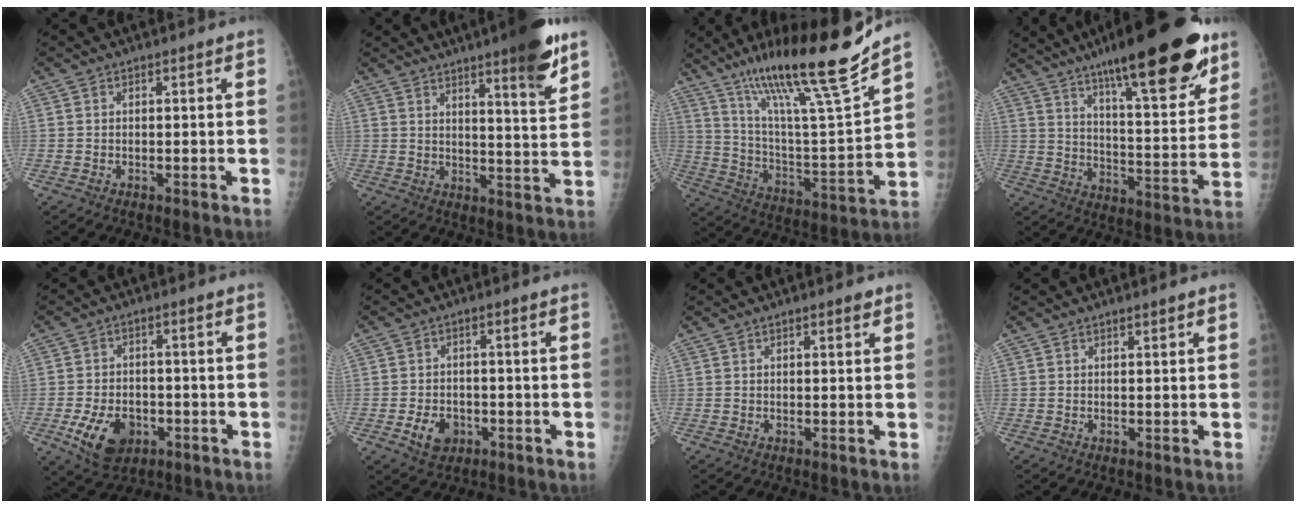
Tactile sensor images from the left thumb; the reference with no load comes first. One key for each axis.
{"total": 12.3, "fx": 7.9, "fy": 1.4, "fz": 9.3, "tx": -0.115, "ty": -0.044, "tz": 0.109}
{"total": 24.6, "fx": 18.0, "fy": 1.5, "fz": 16.7, "tx": -0.250, "ty": -0.074, "tz": 0.314}
{"total": 25.9, "fx": 16.7, "fy": 5.9, "fz": 18.9, "tx": -0.256, "ty": -0.058, "tz": 0.259}
{"total": 9.7, "fx": -3.8, "fy": 6.4, "fz": 6.2, "tx": -0.095, "ty": 0.012, "tz": -0.055}
{"total": 5.5, "fx": -2.1, "fy": 4.0, "fz": 3.1, "tx": -0.041, "ty": 0.011, "tz": -0.030}
{"total": 1.4, "fx": 0.9, "fy": 0.3, "fz": 1.0, "tx": -0.013, "ty": -0.003, "tz": 0.012}
{"total": 0.7, "fx": 0.6, "fy": 0.1, "fz": 0.4, "tx": -0.006, "ty": -0.003, "tz": 0.011}